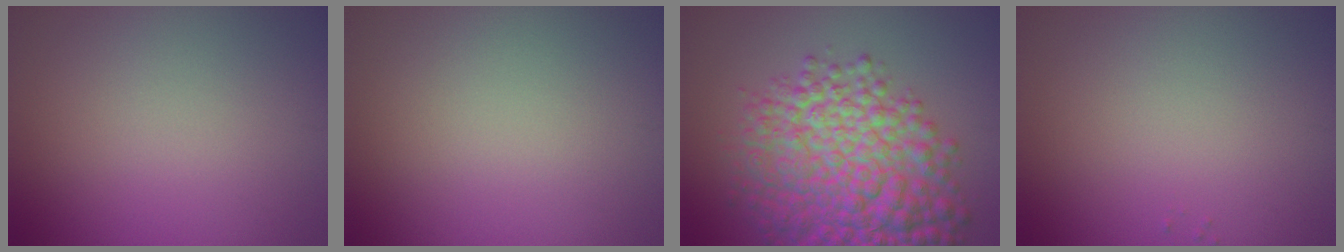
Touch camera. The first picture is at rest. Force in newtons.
{"total": 0.0}
{"total": 10.9, "press": 10.9, "slide": 0.3}
{"total": 0.0}